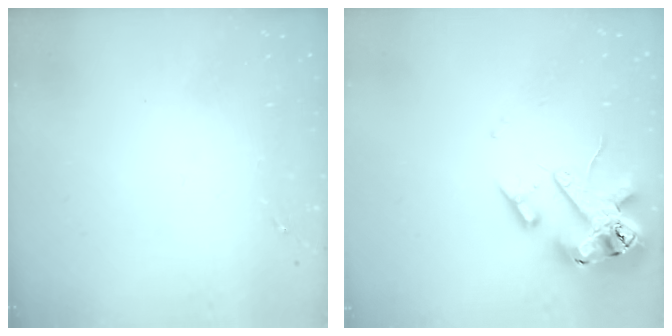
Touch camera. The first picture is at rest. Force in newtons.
{"total": 18.6, "press": 18.4, "slide": 2.8}